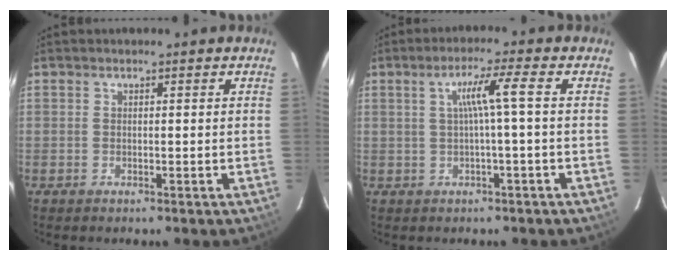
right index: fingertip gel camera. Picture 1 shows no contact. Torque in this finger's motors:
{"motor_torque": [0.73, -0.02, 0.46, 0.11]}